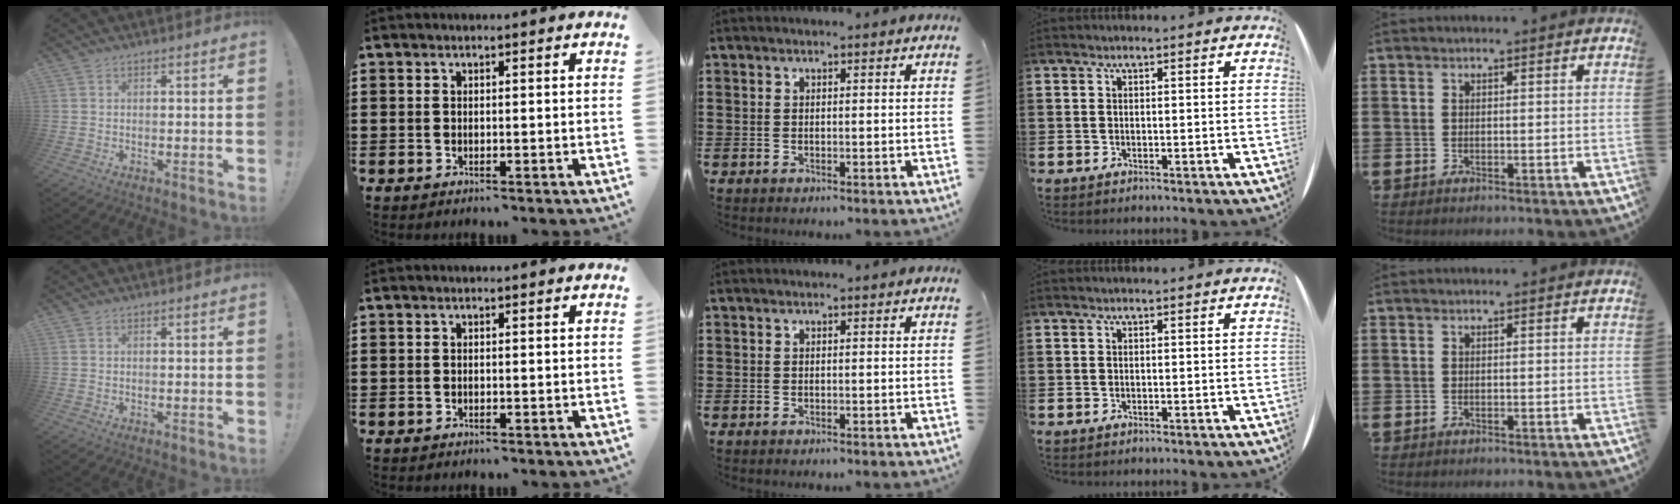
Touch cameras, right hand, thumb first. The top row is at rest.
{}